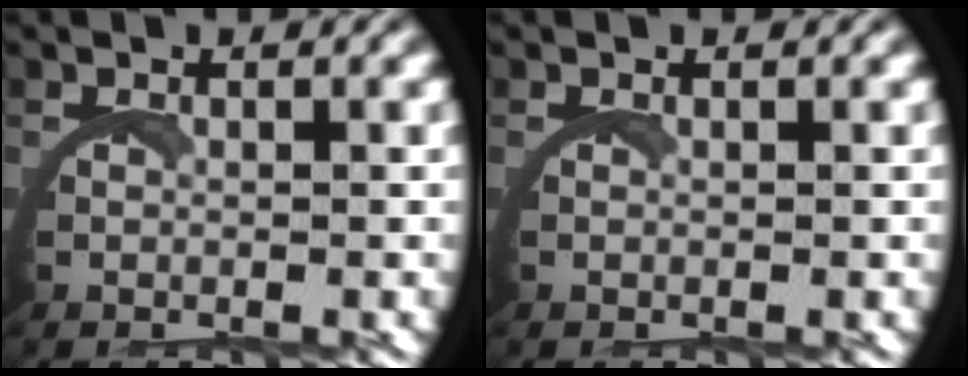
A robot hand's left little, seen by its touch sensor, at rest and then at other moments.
{"total": 0.0}